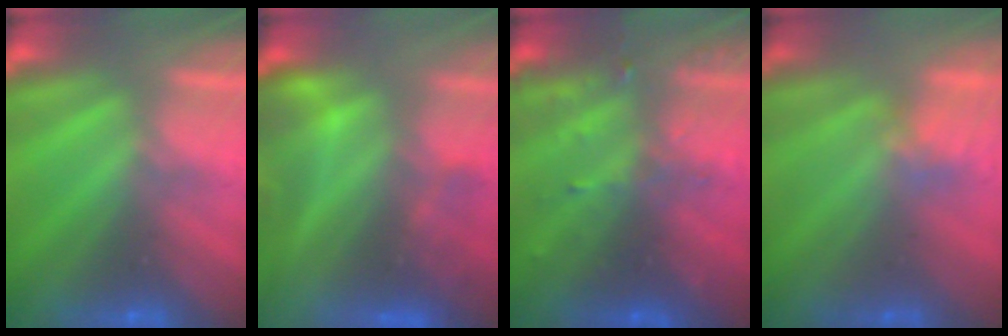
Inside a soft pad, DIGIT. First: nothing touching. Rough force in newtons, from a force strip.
{"total": 3.5}
{"total": 3.2}
{"total": 2.3}